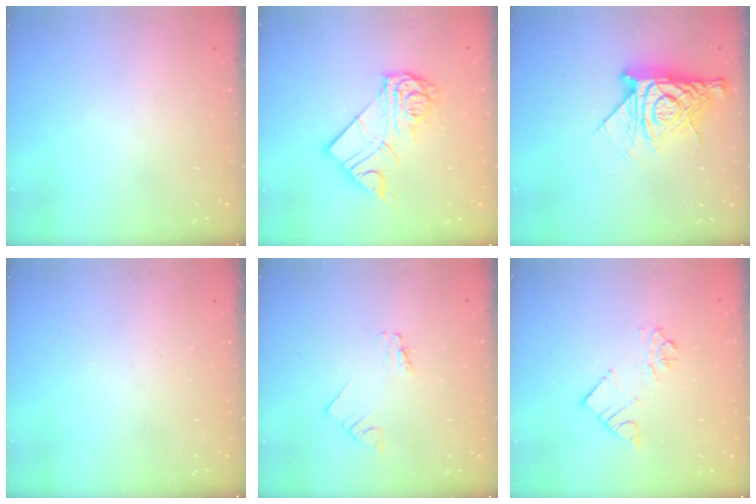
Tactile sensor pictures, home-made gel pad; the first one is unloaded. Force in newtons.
{"total": 11.3, "press": 11.3, "slide": 0.8}
{"total": 11.7, "press": 11.7, "slide": 1.0}
{"total": 0.0}
{"total": 1.1, "press": 1.0, "slide": 0.1}
{"total": 5.7, "press": 5.7, "slide": 0.4}